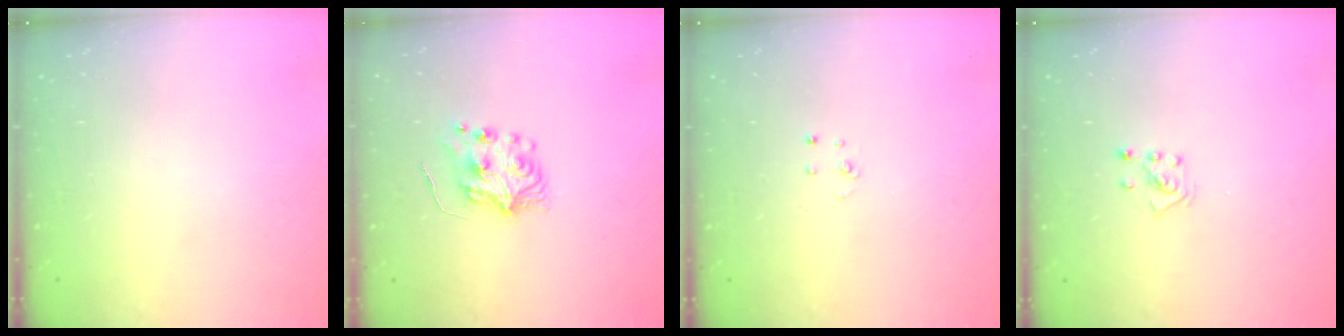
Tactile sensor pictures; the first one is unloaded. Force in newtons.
{"total": 6.4, "press": 6.4, "slide": 0.5}
{"total": 2.7, "press": 2.7, "slide": 0.3}
{"total": 2.1, "press": 2.0, "slide": 0.3}